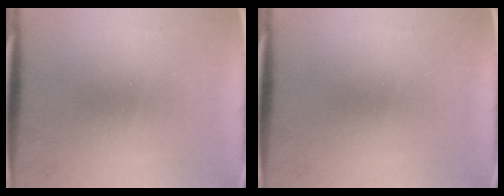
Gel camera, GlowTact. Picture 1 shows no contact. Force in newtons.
{"total": 0.0}